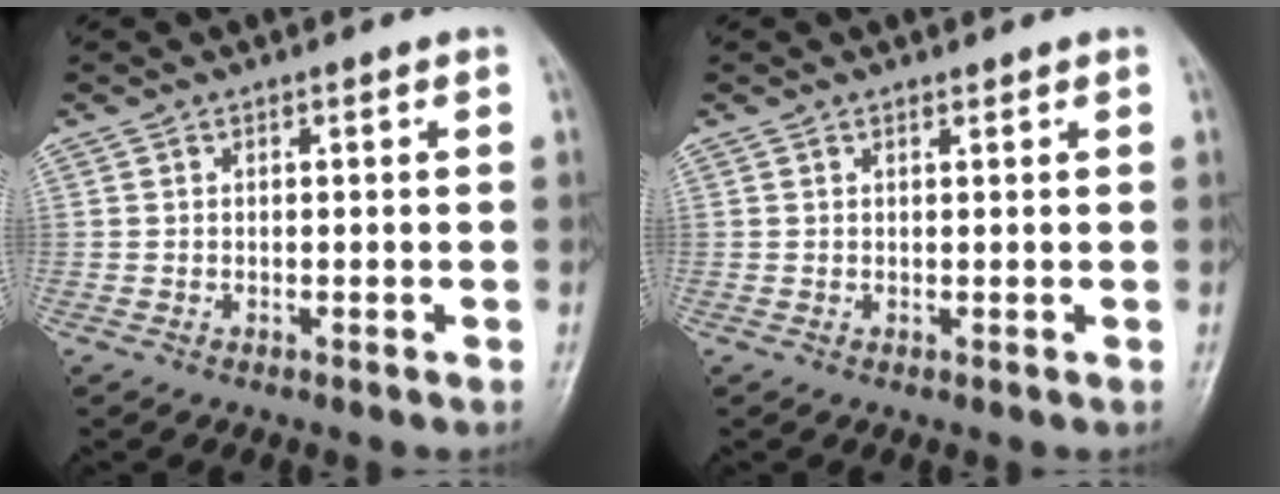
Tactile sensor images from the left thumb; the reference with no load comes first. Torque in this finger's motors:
{"motor_torque": [-0.01, 0.23, -0.15, -0.09, -0.02]}